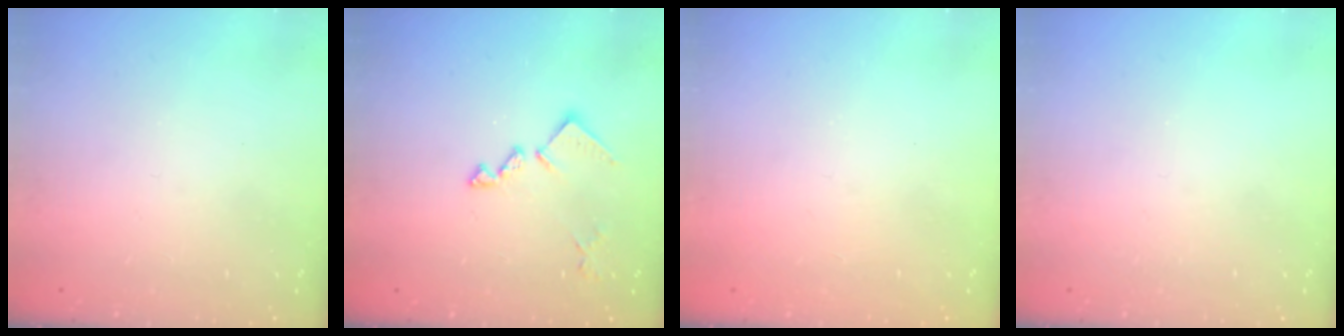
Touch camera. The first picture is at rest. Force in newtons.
{"total": 12.1, "press": 12.1, "slide": 0.6}
{"total": 1.3, "press": 1.0, "slide": 0.7}
{"total": 0.0}